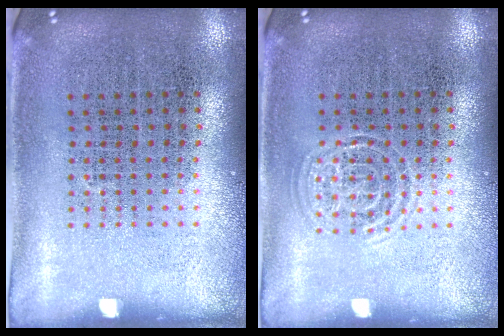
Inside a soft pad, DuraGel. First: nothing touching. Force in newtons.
{"total": 1.6, "press": 1.5, "slide": 0.2}